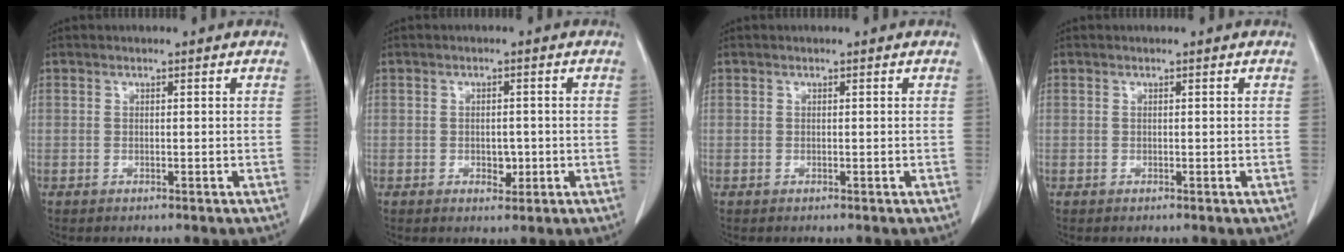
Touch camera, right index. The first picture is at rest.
{"total": 2.3, "force": [-0.6, 1.4, 1.7], "torque": [-0.024, 0.002, -0.004]}
{"total": 0.0}
{"total": 0.0}